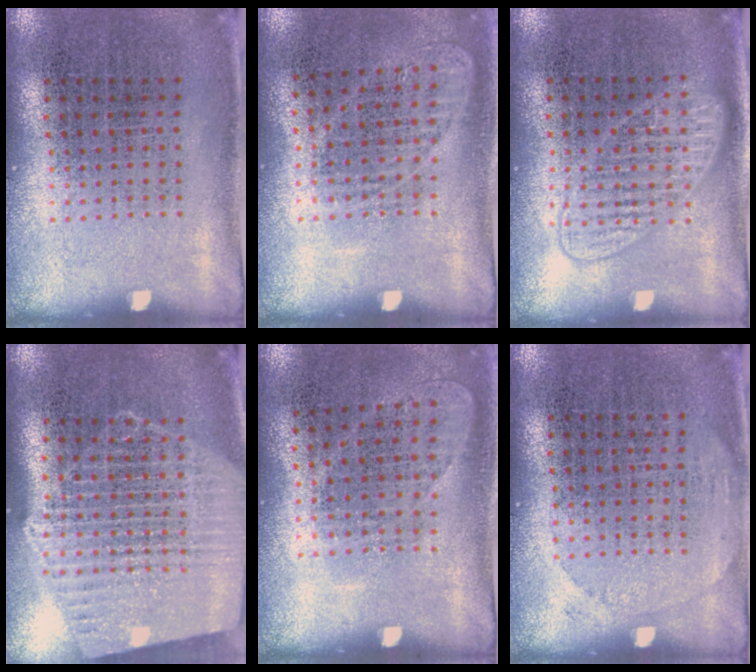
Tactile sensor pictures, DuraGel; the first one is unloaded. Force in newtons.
{"total": 1.0, "press": 0.9, "slide": 0.4}
{"total": 1.5, "press": 1.4, "slide": 0.3}
{"total": 2.1, "press": 1.9, "slide": 0.9}
{"total": 0.9, "press": 0.8, "slide": 0.4}
{"total": 0.9, "press": 0.9, "slide": 0.1}